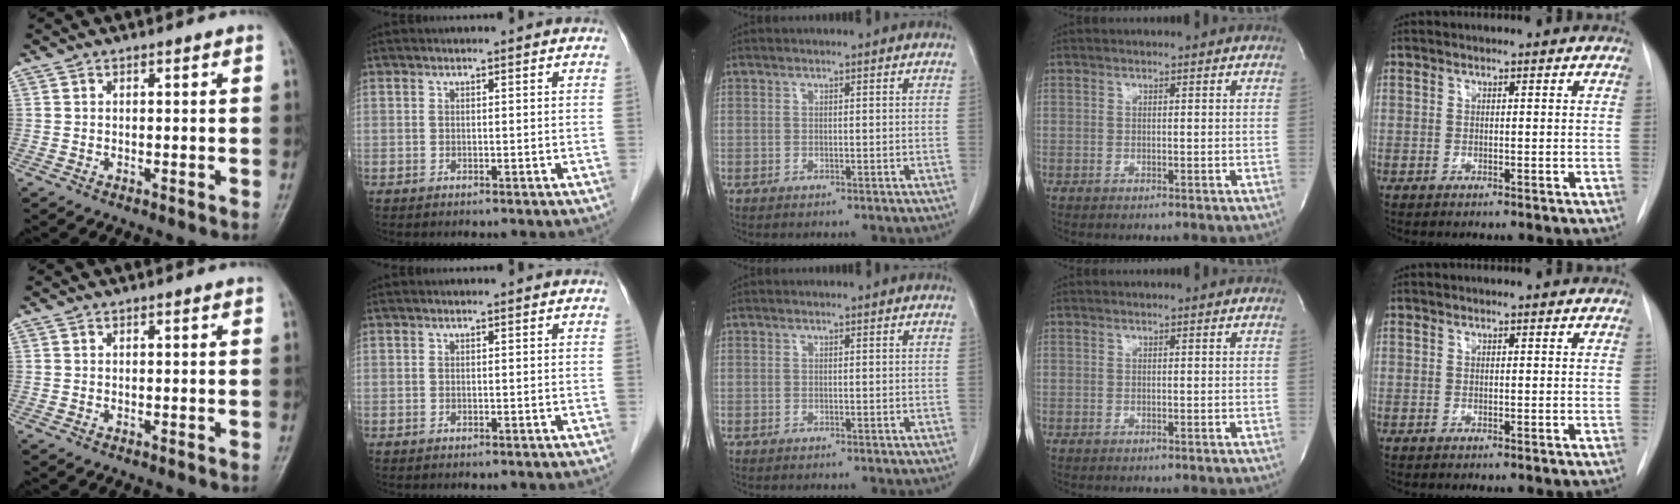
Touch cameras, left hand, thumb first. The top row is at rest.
{}